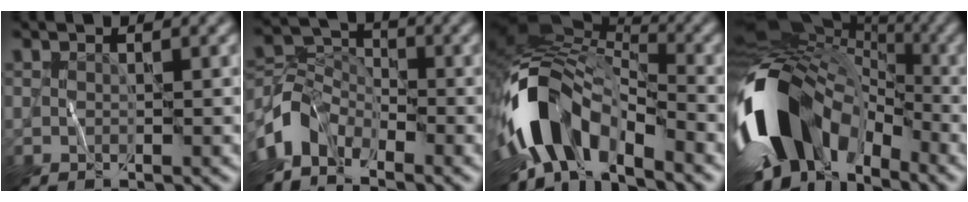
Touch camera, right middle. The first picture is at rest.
{"total": 5.1, "force": [-3.6, 2.8, 2.2], "torque": [-0.041, -0.003, -0.086]}
{"total": 11.1, "force": [-4.7, 6.3, 7.8], "torque": [-0.142, 0.003, -0.091]}
{"total": 16.1, "force": [-3.5, 11.2, 10.9], "torque": [-0.230, 0.000, -0.073]}